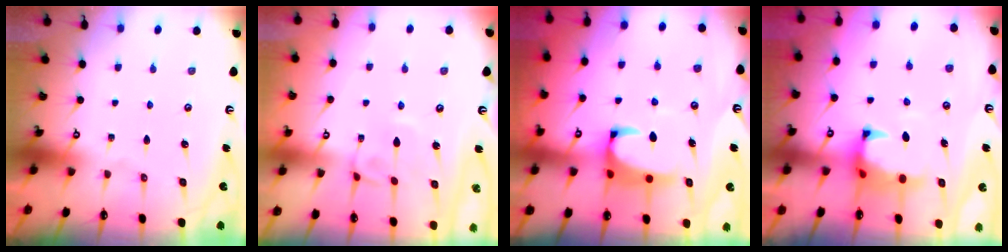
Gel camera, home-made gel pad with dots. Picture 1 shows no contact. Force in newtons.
{"total": 3.2, "press": 3.2, "slide": 0.2}
{"total": 3.6, "press": 3.4, "slide": 1.0}
{"total": 1.8, "press": 1.4, "slide": 1.1}